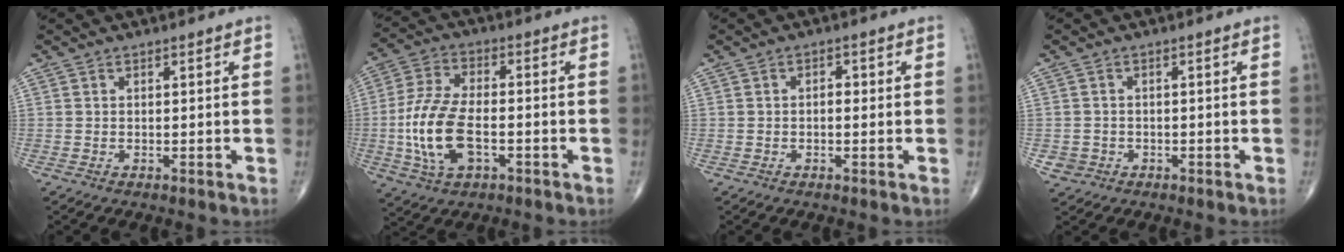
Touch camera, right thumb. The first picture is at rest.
{"total": 13.2, "force": [-2.8, 6.7, 11.0], "torque": [-0.233, 0.013, -0.051]}
{"total": 1.7, "force": [0.0, 1.0, 1.3], "torque": [-0.014, 0.004, -0.006]}
{"total": 2.3, "force": [-0.8, 2.1, 0.3], "torque": [0.000, 0.007, -0.011]}